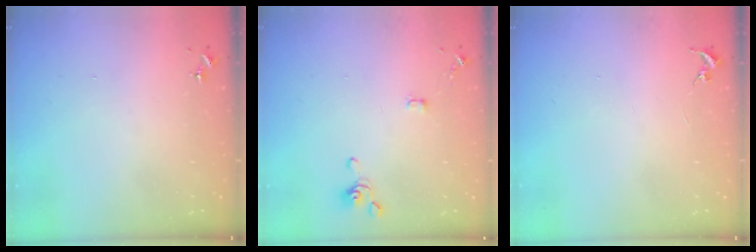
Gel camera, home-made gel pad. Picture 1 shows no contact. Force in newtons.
{"total": 4.2, "press": 4.1, "slide": 1.0}
{"total": 0.0}